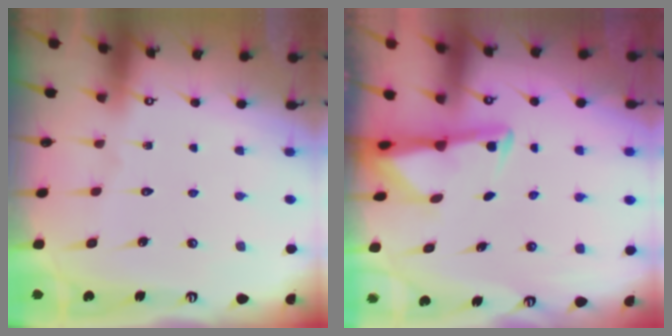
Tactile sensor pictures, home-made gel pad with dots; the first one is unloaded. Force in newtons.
{"total": 3.0, "press": 2.9, "slide": 0.6}